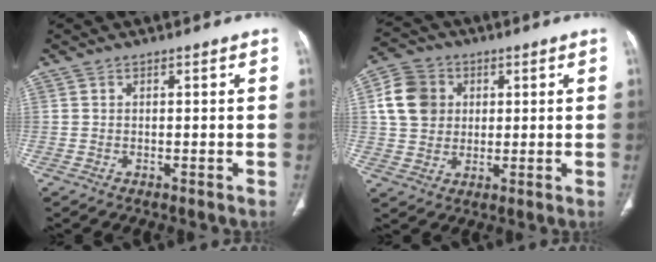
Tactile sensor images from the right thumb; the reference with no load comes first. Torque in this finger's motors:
{"motor_torque": [1.14, 0.99, 0.83, -0.69, -0.03]}